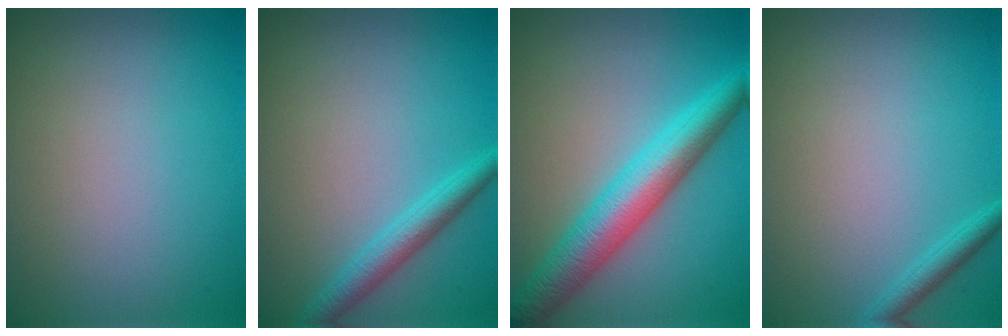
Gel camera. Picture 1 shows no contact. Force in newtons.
{"total": 2.6, "press": 2.6, "slide": 0.2}
{"total": 6.3, "press": 6.3, "slide": 0.2}
{"total": 1.5, "press": 1.5, "slide": 0.2}